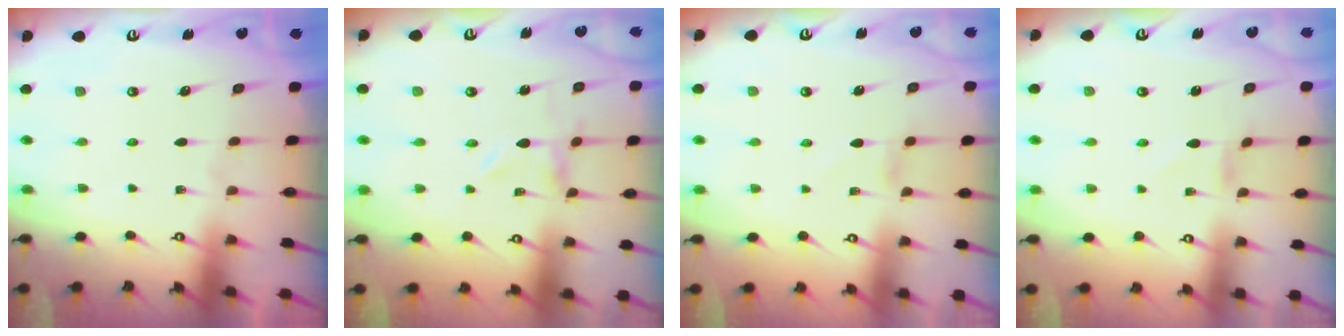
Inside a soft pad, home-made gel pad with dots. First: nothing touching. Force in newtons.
{"total": 0.0}
{"total": 0.9, "press": 0.9, "slide": 0.3}
{"total": 0.7, "press": 0.6, "slide": 0.3}